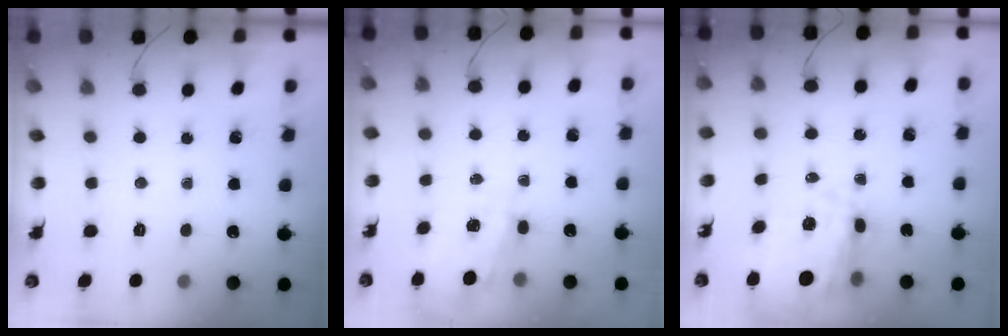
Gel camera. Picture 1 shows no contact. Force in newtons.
{"total": 0.7, "press": 0.4, "slide": 0.6}
{"total": 8.2, "press": 7.6, "slide": 3.0}